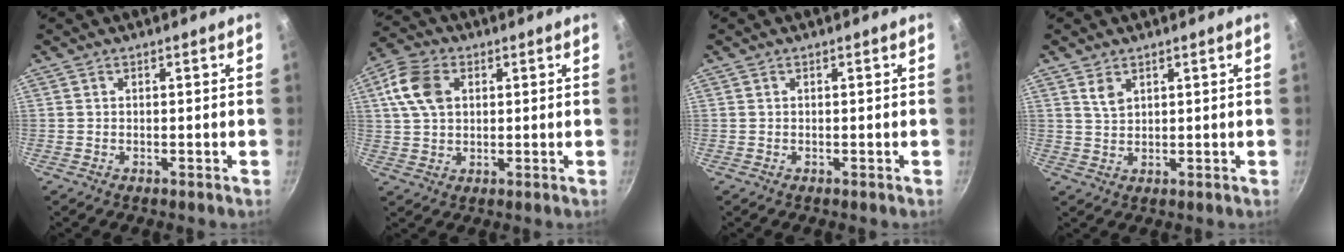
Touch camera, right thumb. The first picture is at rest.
{"total": 9.4, "force": [2.6, 6.5, 6.3], "torque": [-0.112, 0.008, 0.042]}
{"total": 0.0}
{"total": 3.1, "force": [1.7, 1.8, 1.8], "torque": [-0.032, -0.008, 0.038]}